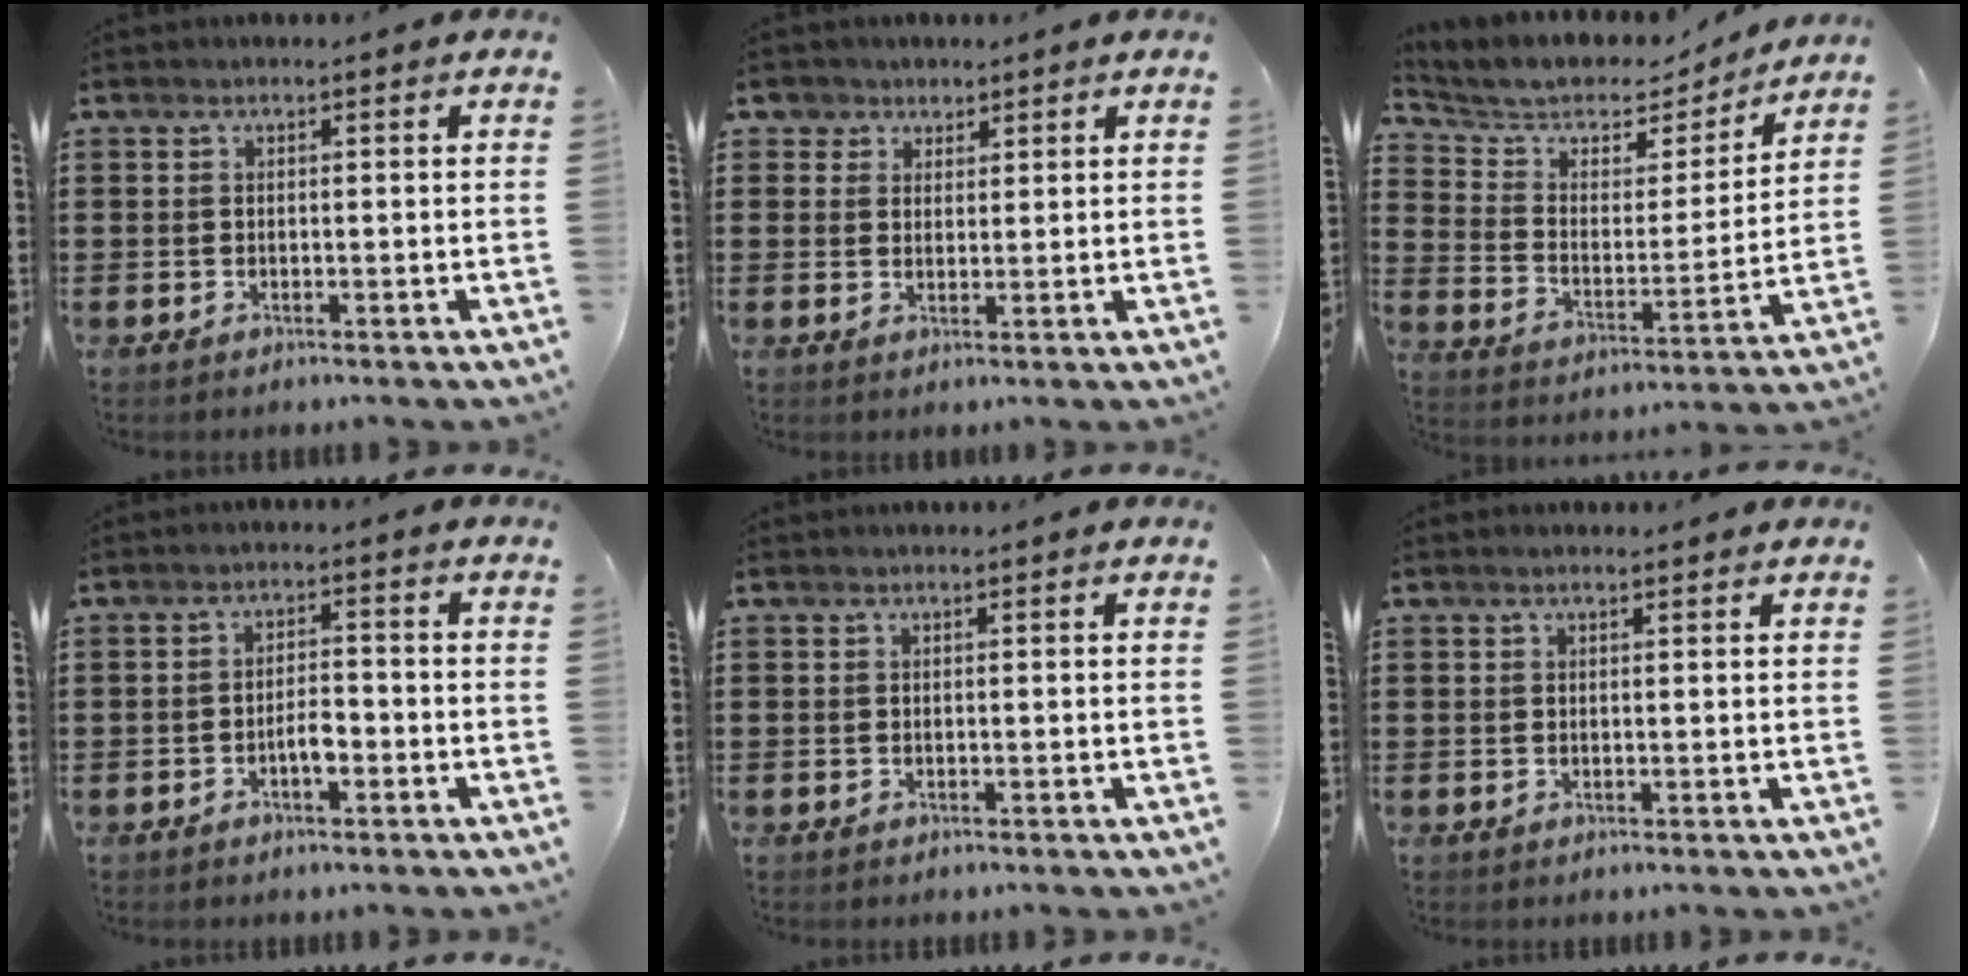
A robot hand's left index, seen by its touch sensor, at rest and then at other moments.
{"total": 2.9, "force": [1.8, 2.2, -0.1], "torque": [-0.013, 0.011, 0.032]}
{"total": 5.5, "force": [4.7, 2.7, 1.2], "torque": [-0.059, -0.033, 0.076]}
{"total": 3.1, "force": [-1.4, 1.1, 2.6], "torque": [-0.047, 0.008, -0.027]}
{"total": 0.0}
{"total": 0.7, "force": [0.4, 0.0, 0.6], "torque": [-0.012, 0.001, 0.008]}